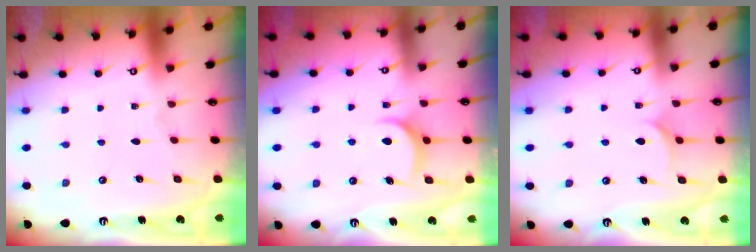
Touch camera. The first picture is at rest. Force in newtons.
{"total": 6.6, "press": 6.6, "slide": 0.3}
{"total": 5.9, "press": 5.8, "slide": 0.6}